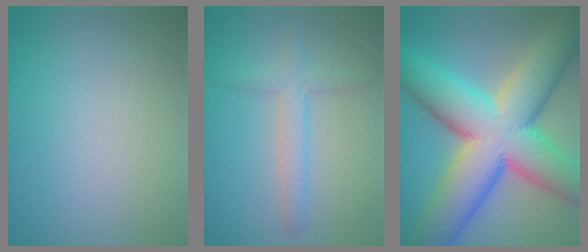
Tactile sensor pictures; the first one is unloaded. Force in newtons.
{"total": 2.4, "press": 2.4, "slide": 0.1}
{"total": 15.8, "press": 15.8, "slide": 0.8}